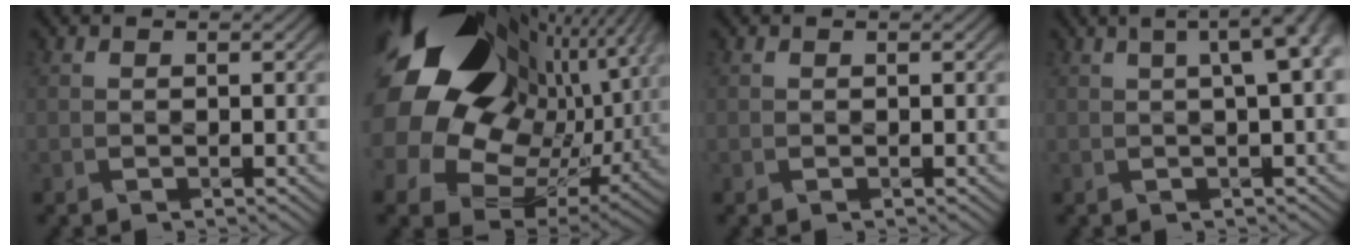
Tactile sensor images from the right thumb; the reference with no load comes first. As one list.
[{"total": 24.2, "force": [8.5, 17.5, 14.3], "torque": [-0.354, 0.002, 0.157]}, {"total": 0.0}, {"total": 7.0, "force": [1.8, 2.2, 6.4], "torque": [-0.057, 0.033, 0.013]}]